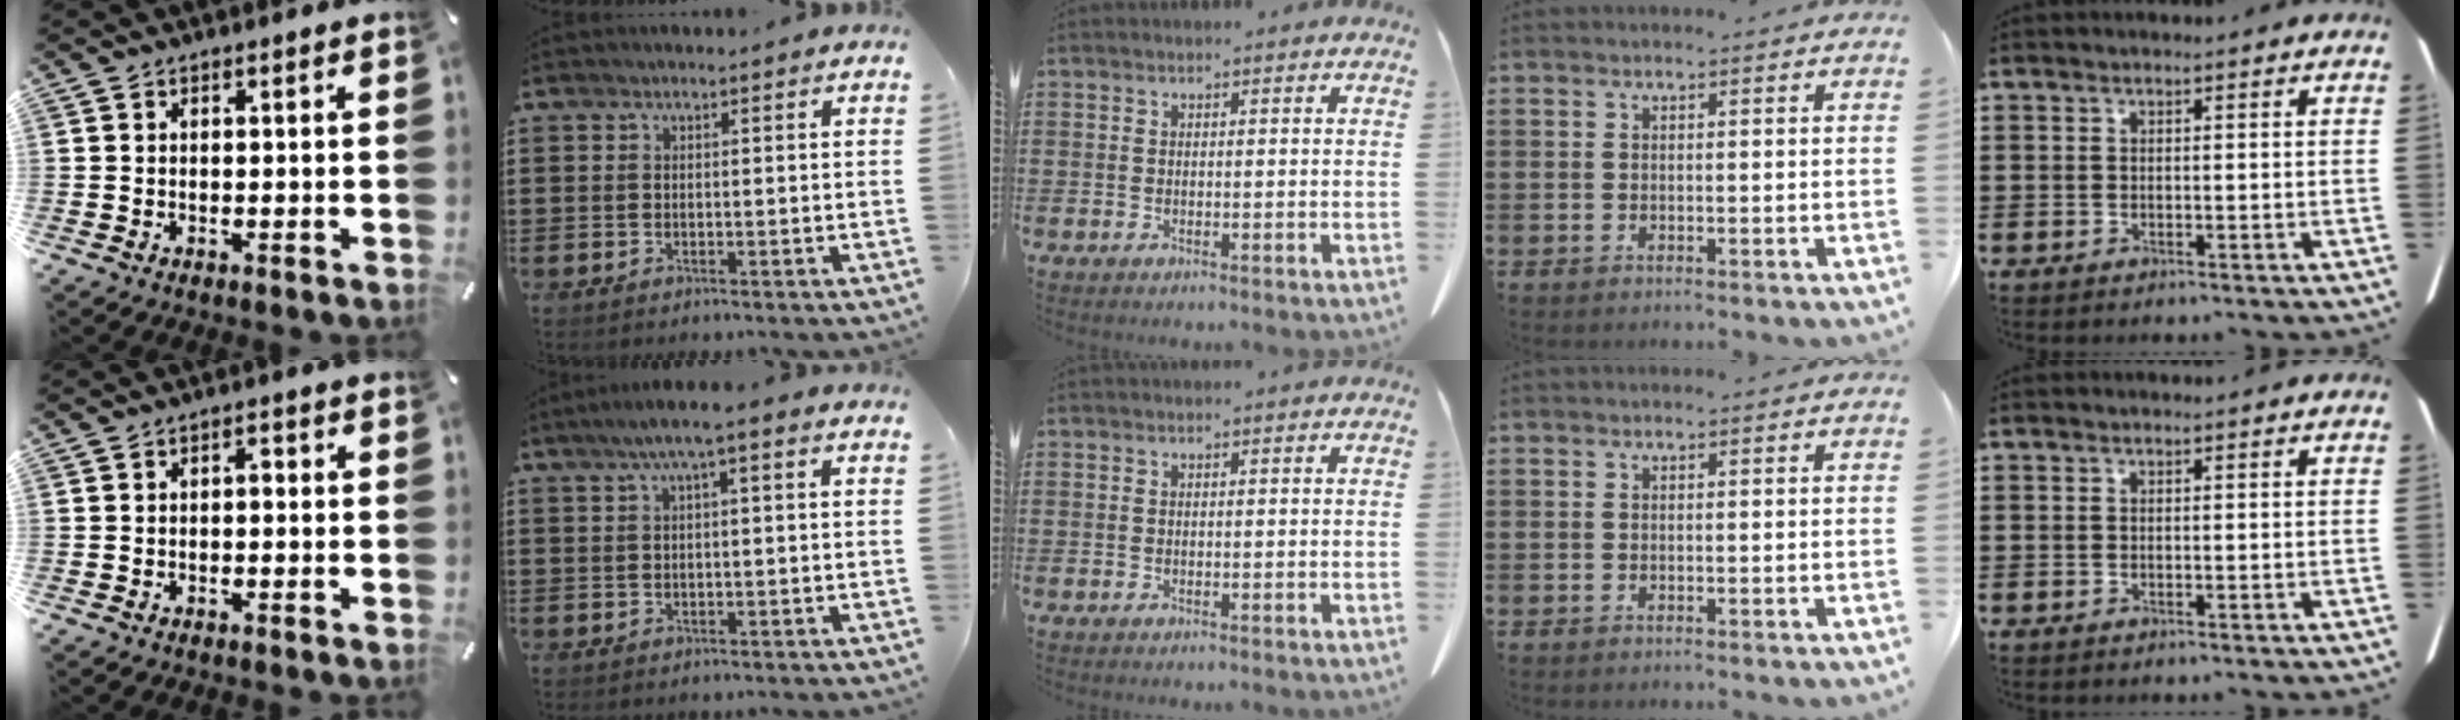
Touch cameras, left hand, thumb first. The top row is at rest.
{"thumb": {"total": 1.6, "force": [-0.5, 0.8, 1.2], "torque": [-0.027, 0.008, -0.013]}, "index": {"total": 3.1, "force": [0.3, 0.2, 3.0], "torque": [-0.055, 0.004, 0.000]}}